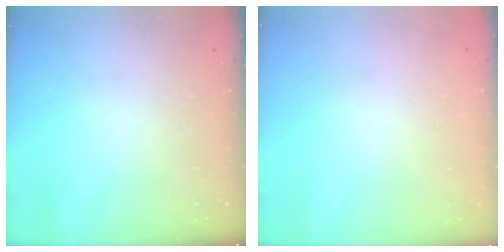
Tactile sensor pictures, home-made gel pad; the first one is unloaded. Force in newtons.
{"total": 1.7, "press": 1.7, "slide": 0.2}